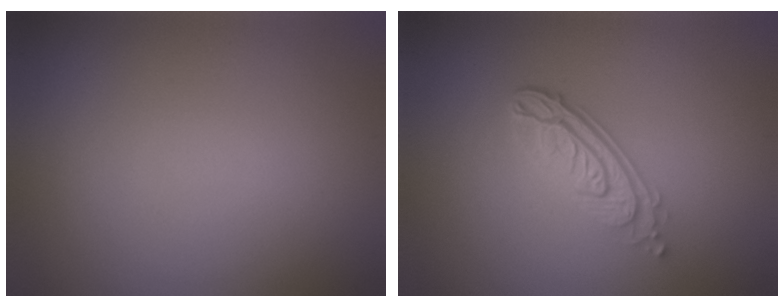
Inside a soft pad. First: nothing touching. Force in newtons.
{"total": 3.9, "press": 2.9, "slide": 2.6}